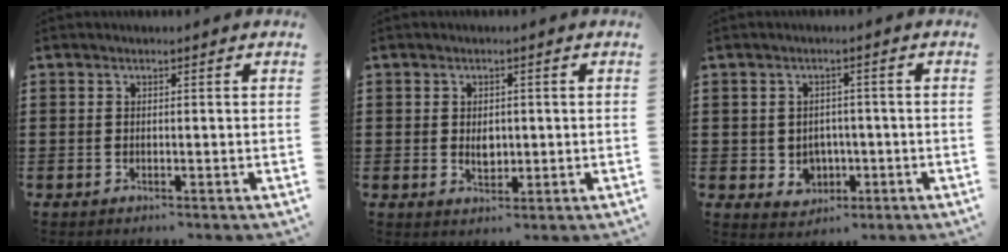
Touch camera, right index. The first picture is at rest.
{"total": 2.7, "force": [0.1, 1.8, 2.0], "torque": [-0.033, 0.002, 0.000]}
{"total": 3.2, "force": [-0.3, 3.0, 1.0], "torque": [-0.025, 0.001, -0.010]}